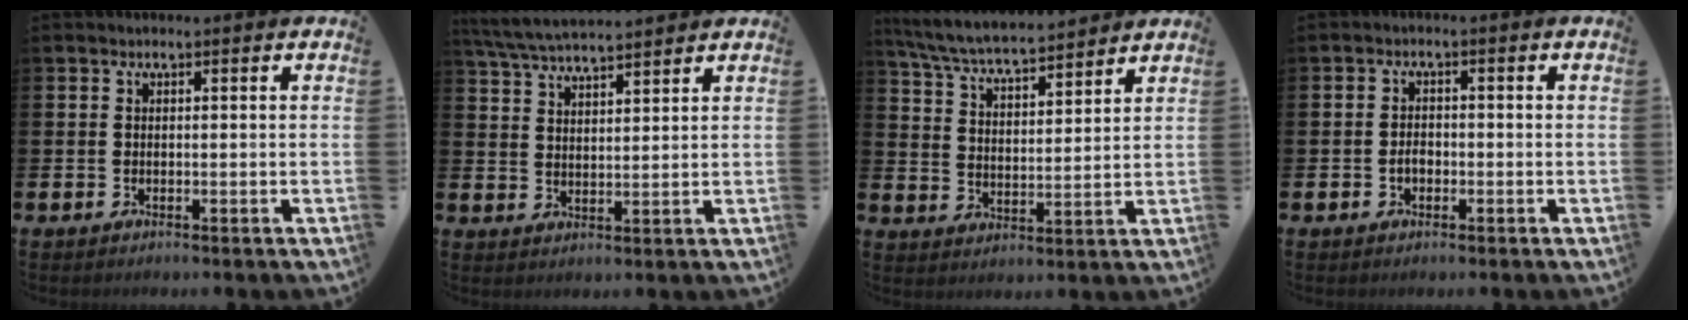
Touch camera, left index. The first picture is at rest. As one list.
[{"total": 5.4, "force": [5.3, 0.4, 1.3], "torque": [-0.047, -0.022, 0.096]}, {"total": 6.5, "force": [6.3, 0.5, 1.6], "torque": [-0.060, -0.042, 0.110]}, {"total": 1.7, "force": [-0.5, 1.2, 1.0], "torque": [-0.006, -0.002, -0.015]}]